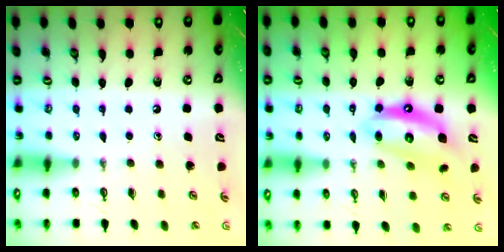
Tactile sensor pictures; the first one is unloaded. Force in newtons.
{"total": 11.5, "press": 11.5, "slide": 1.1}